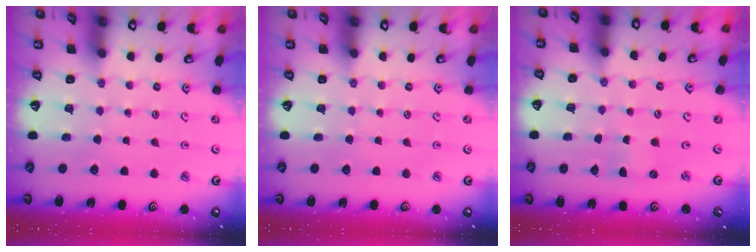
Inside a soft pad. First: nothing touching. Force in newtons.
{"total": 0.0}
{"total": 0.0}